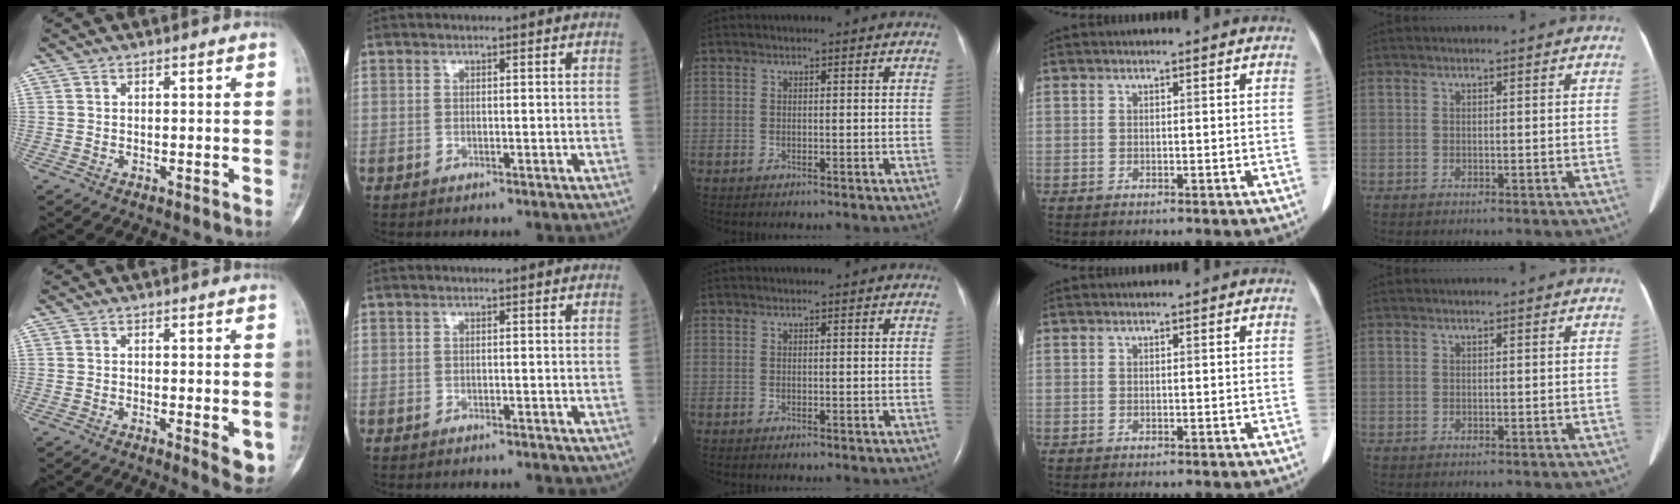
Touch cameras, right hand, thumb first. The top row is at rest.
{"thumb": {"total": 4.4, "force": [-0.9, 1.3, 4.1], "torque": [-0.050, -0.010, -0.012]}, "index": {"total": 0.9, "force": [-0.6, 0.4, 0.5], "torque": [-0.008, 0.000, -0.004]}}